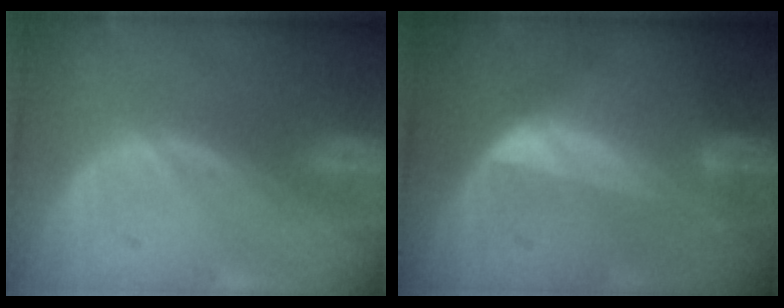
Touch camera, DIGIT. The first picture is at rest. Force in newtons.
{"total": 6.5, "press": 6.1, "slide": 2.2}